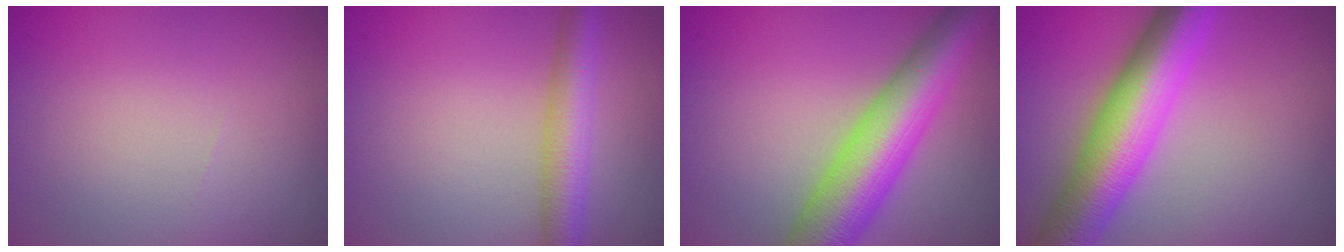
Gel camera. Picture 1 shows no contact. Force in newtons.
{"total": 4.5, "press": 4.5, "slide": 0.2}
{"total": 9.2, "press": 9.2, "slide": 0.2}
{"total": 10.1, "press": 10.1, "slide": 0.1}